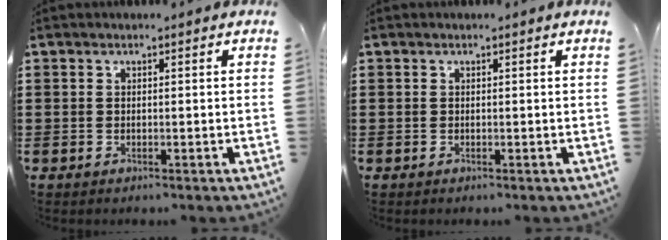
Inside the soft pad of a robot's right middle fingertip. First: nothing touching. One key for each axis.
{"total": 0.0}